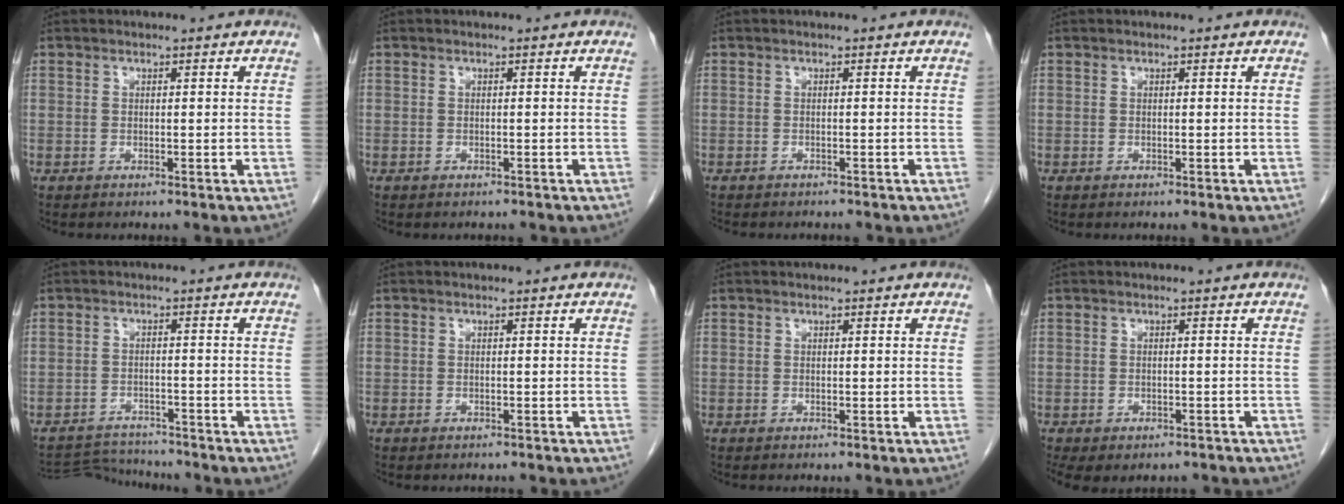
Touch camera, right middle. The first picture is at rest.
{"total": 1.3, "force": [-1.2, 0.4, 0.3], "torque": [-0.016, -0.004, -0.015]}
{"total": 4.3, "force": [-3.9, 1.2, 1.6], "torque": [-0.025, -0.007, -0.047]}
{"total": 0.0}
{"total": 5.8, "force": [-5.7, 0.5, -0.6], "torque": [0.005, -0.001, -0.097]}
{"total": 1.3, "force": [-1.2, 0.4, 0.3], "torque": [-0.016, -0.004, -0.015]}
{"total": 0.0}
{"total": 8.2, "force": [-5.9, 4.5, 3.4], "torque": [-0.067, -0.004, -0.072]}